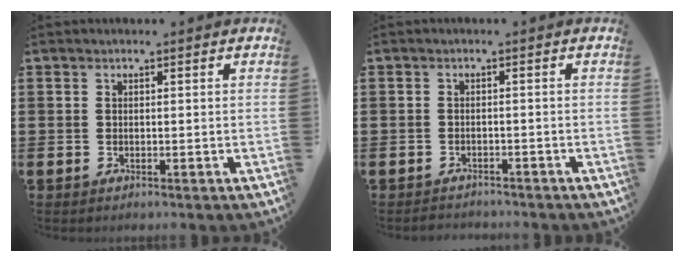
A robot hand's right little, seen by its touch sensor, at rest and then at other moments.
{"total": 1.1, "force": [-1.1, 0.1, -0.2], "torque": [-0.001, 0.004, -0.025]}